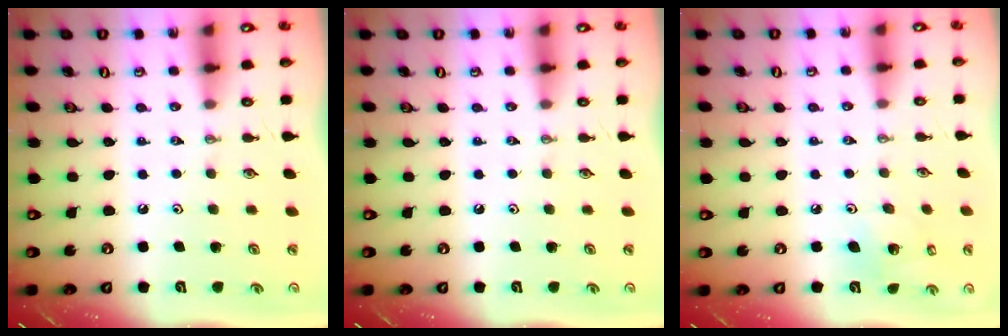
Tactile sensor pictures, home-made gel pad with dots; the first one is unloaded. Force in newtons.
{"total": 0.0}
{"total": 5.3, "press": 4.8, "slide": 2.3}